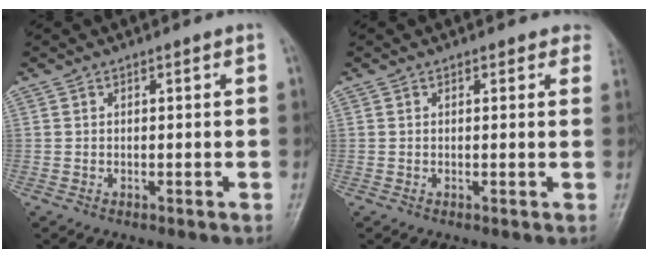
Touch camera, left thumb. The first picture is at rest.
{"total": 2.4, "force": [1.9, 1.4, 0.6], "torque": [0.022, -0.004, 0.005]}